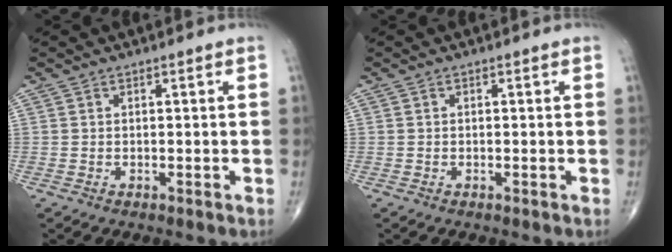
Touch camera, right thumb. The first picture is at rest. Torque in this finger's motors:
{"motor_torque": [-0.29, -0.11, -0.11, -0.02, -0.03]}